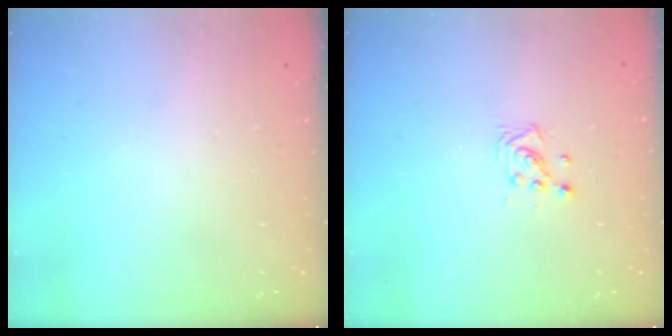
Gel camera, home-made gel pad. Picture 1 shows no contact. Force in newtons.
{"total": 3.4, "press": 3.4, "slide": 0.3}